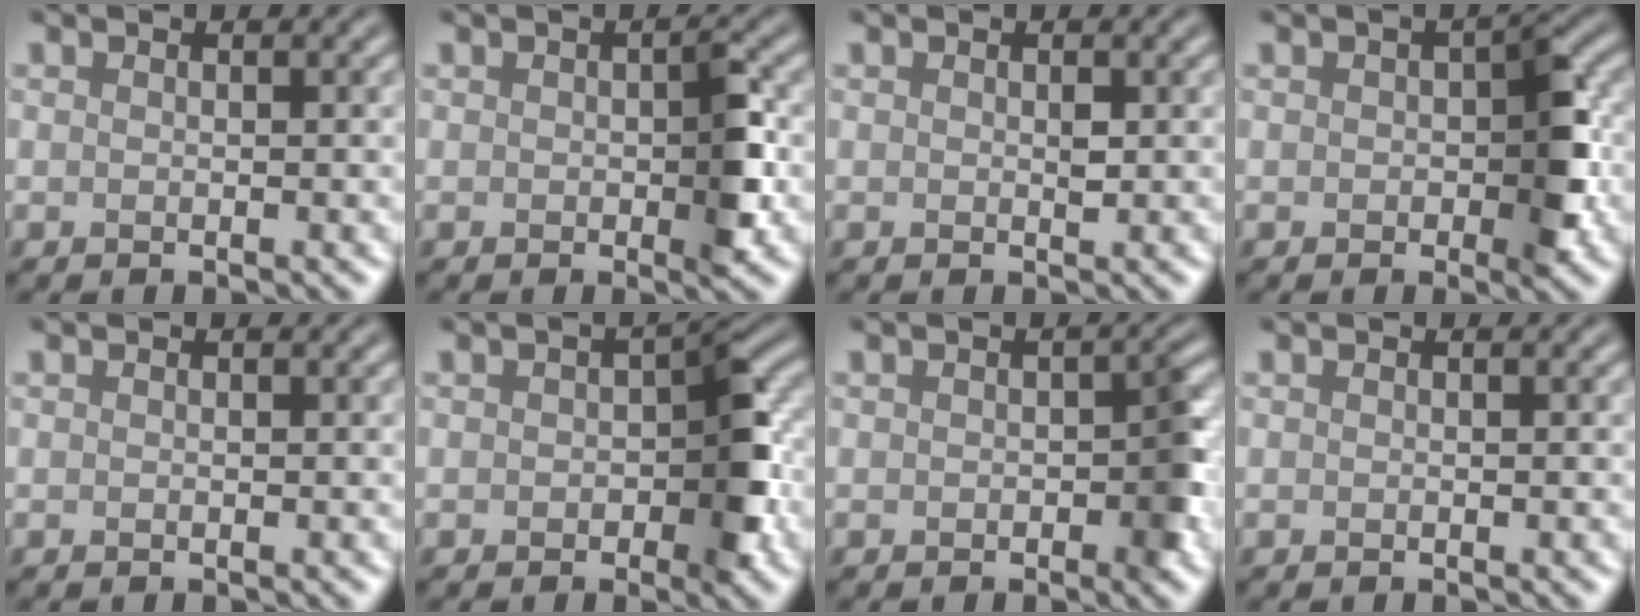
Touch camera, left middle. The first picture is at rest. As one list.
[{"total": 3.0, "force": [-0.2, 1.2, 2.7], "torque": [-0.036, -0.002, -0.002]}, {"total": 0.7, "force": [0.1, 0.3, 0.6], "torque": [-0.007, -0.001, 0.000]}, {"total": 4.1, "force": [-0.3, 2.2, 3.4], "torque": [-0.041, -0.001, -0.005]}, {"total": 0.0}, {"total": 4.5, "force": [-0.6, 2.5, 3.8], "torque": [-0.041, 0.001, -0.010]}, {"total": 2.9, "force": [-0.4, 1.6, 2.3], "torque": [-0.027, -0.002, -0.008]}, {"total": 0.0}]